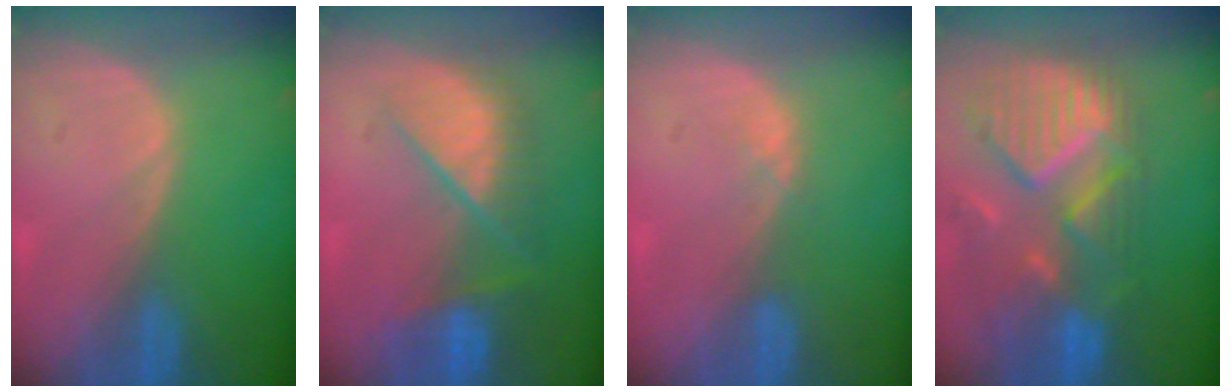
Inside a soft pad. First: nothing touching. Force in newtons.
{"total": 8.8, "press": 8.0, "slide": 3.8}
{"total": 1.3, "press": 1.1, "slide": 0.8}
{"total": 12.1, "press": 10.5, "slide": 6.0}